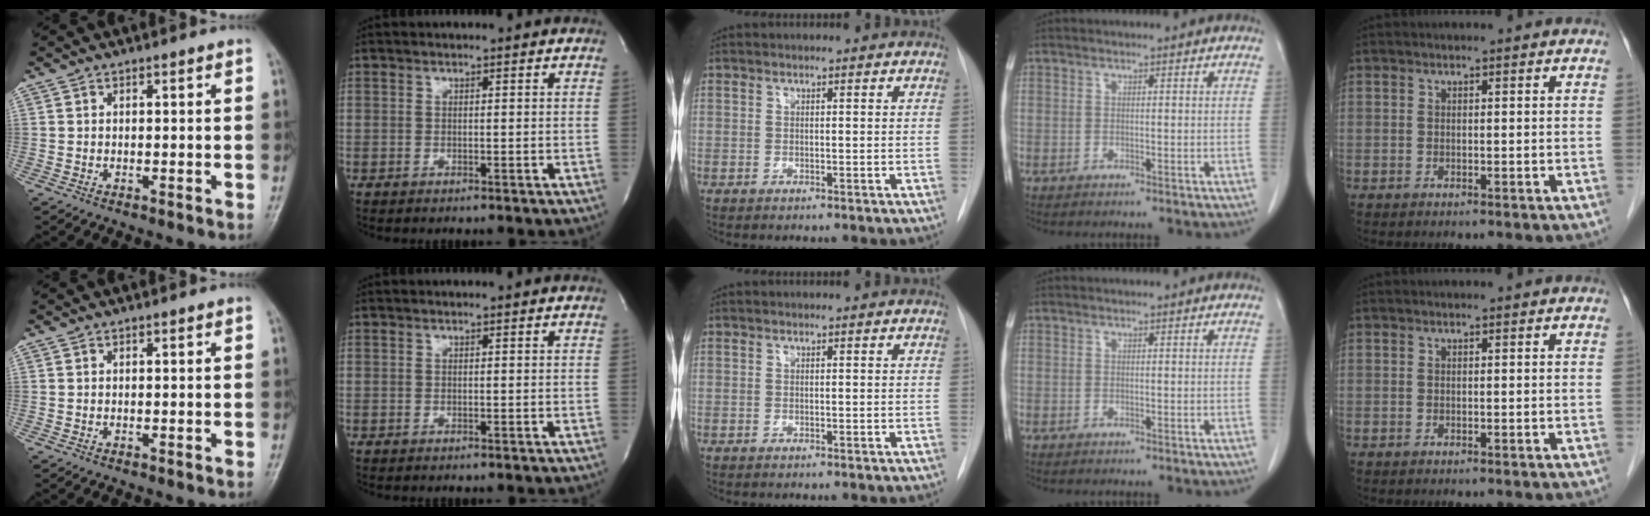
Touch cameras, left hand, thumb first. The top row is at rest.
{}